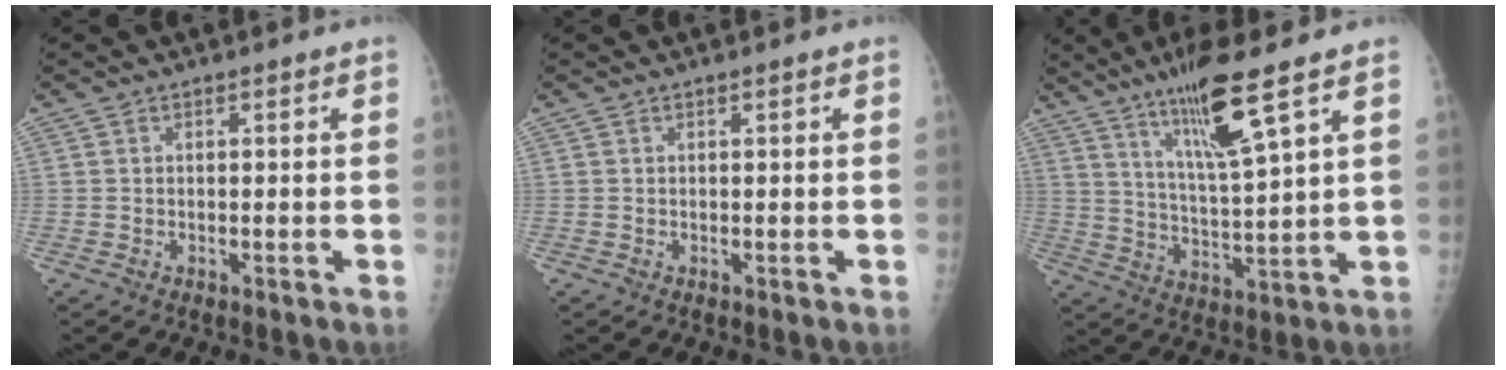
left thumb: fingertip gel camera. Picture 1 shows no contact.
{"total": 0.0}
{"total": 12.3, "force": [7.4, 0.8, 9.9], "torque": [-0.182, -0.046, 0.140]}